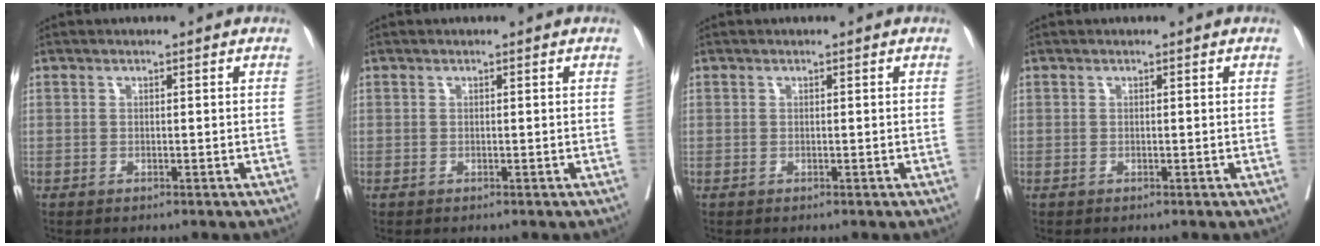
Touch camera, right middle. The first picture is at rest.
{"total": 0.0}
{"total": 0.0}
{"total": 0.0}